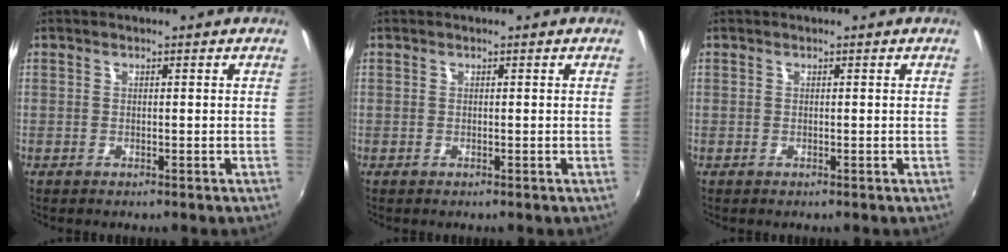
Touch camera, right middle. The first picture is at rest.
{"total": 0.0}
{"total": 0.0}